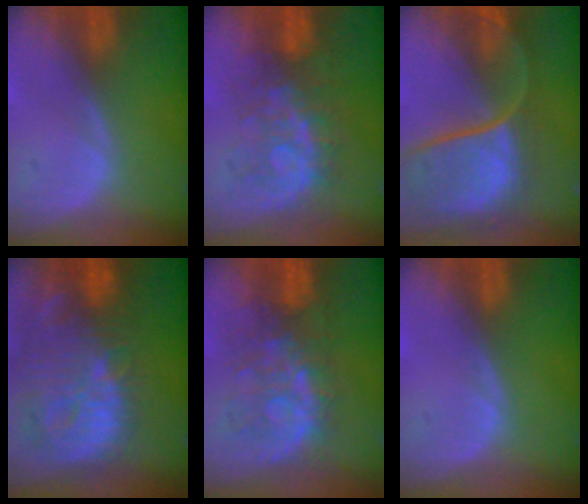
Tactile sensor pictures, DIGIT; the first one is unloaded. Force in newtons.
{"total": 7.6, "press": 7.5, "slide": 1.5}
{"total": 12.0, "press": 9.9, "slide": 6.8}
{"total": 14.4, "press": 12.6, "slide": 7.0}
{"total": 8.6, "press": 8.5, "slide": 1.5}
{"total": 0.0}